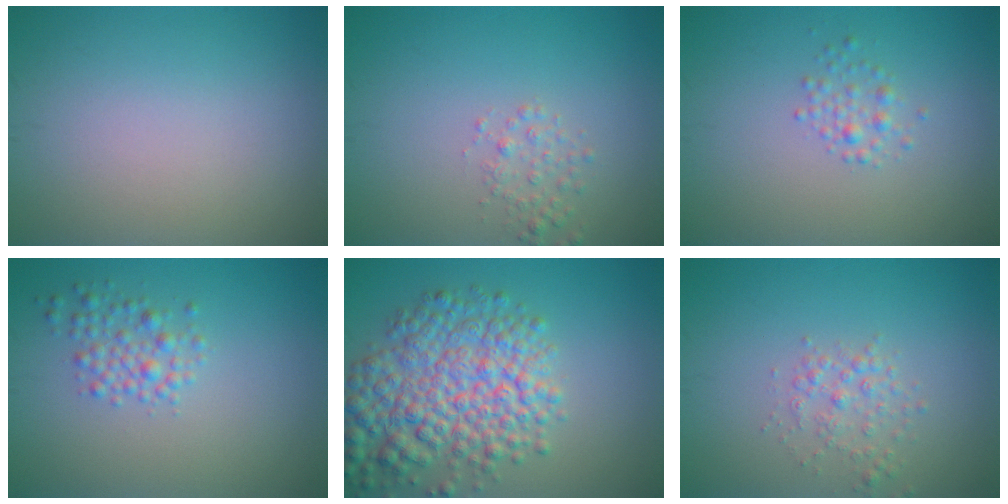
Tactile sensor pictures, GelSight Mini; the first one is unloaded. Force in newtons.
{"total": 1.5, "press": 1.5, "slide": 0.1}
{"total": 1.4, "press": 1.4, "slide": 0.1}
{"total": 2.3, "press": 2.3, "slide": 0.1}
{"total": 8.3, "press": 8.3, "slide": 0.3}
{"total": 1.9, "press": 1.9, "slide": 0.1}